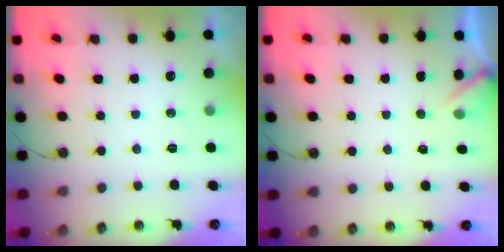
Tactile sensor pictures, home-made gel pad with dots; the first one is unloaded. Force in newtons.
{"total": 2.9, "press": 2.9, "slide": 0.3}